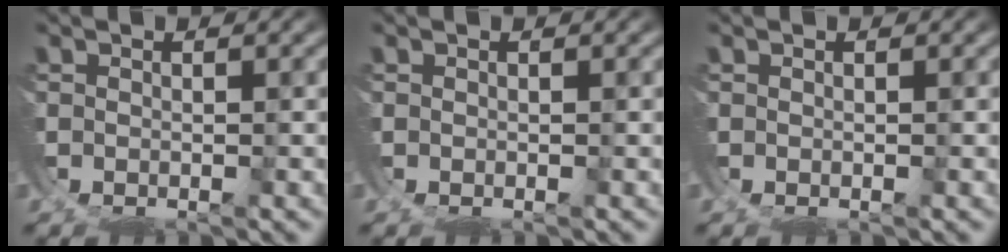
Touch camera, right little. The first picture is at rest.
{"total": 0.0}
{"total": 0.0}